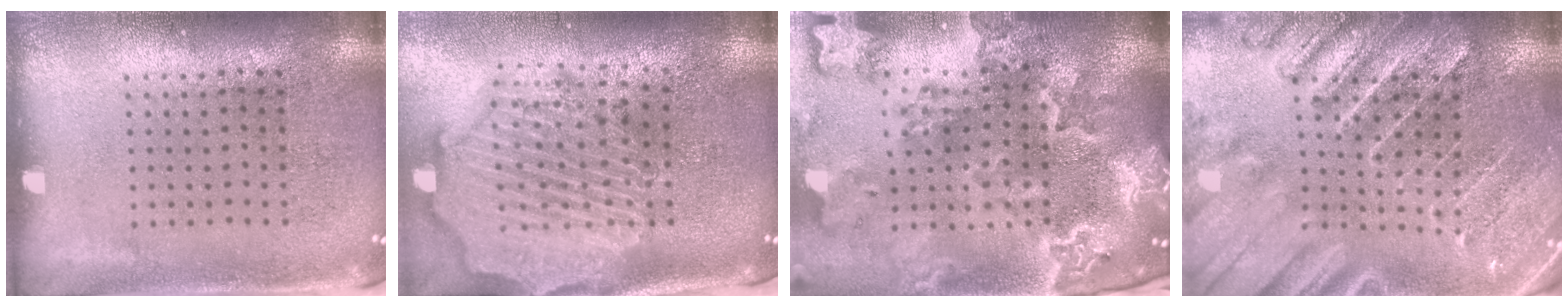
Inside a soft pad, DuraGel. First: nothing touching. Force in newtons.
{"total": 3.4, "press": 2.9, "slide": 1.7}
{"total": 4.4, "press": 3.6, "slide": 2.6}
{"total": 3.0, "press": 2.9, "slide": 0.8}